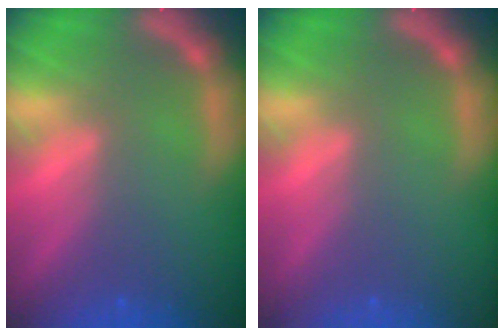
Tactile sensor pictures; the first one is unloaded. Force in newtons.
{"total": 0.0}